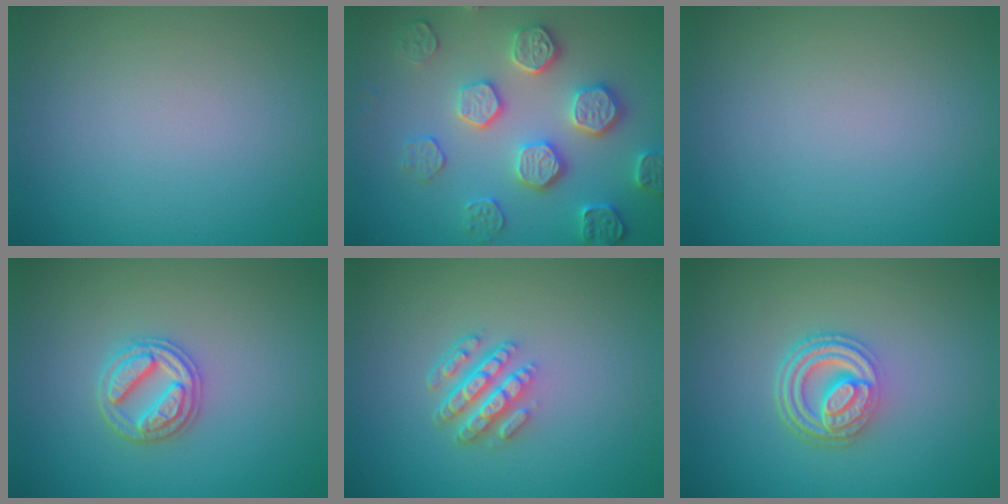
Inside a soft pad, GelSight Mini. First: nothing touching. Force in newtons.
{"total": 4.9, "press": 4.7, "slide": 1.3}
{"total": 0.0}
{"total": 3.0, "press": 2.9, "slide": 0.4}
{"total": 4.2, "press": 3.1, "slide": 2.9}
{"total": 4.9, "press": 3.5, "slide": 3.4}